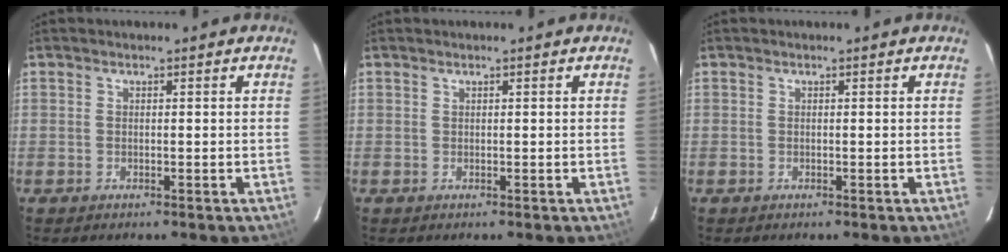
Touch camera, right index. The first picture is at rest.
{"total": 0.0}
{"total": 0.0}